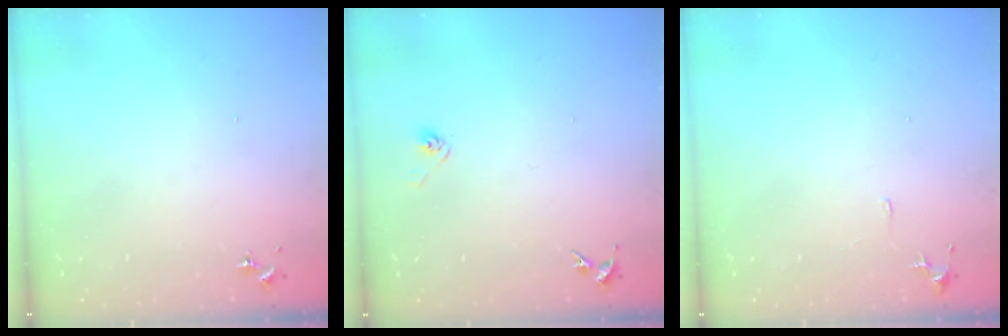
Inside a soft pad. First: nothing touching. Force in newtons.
{"total": 2.9, "press": 2.6, "slide": 1.4}
{"total": 5.7, "press": 5.6, "slide": 0.6}